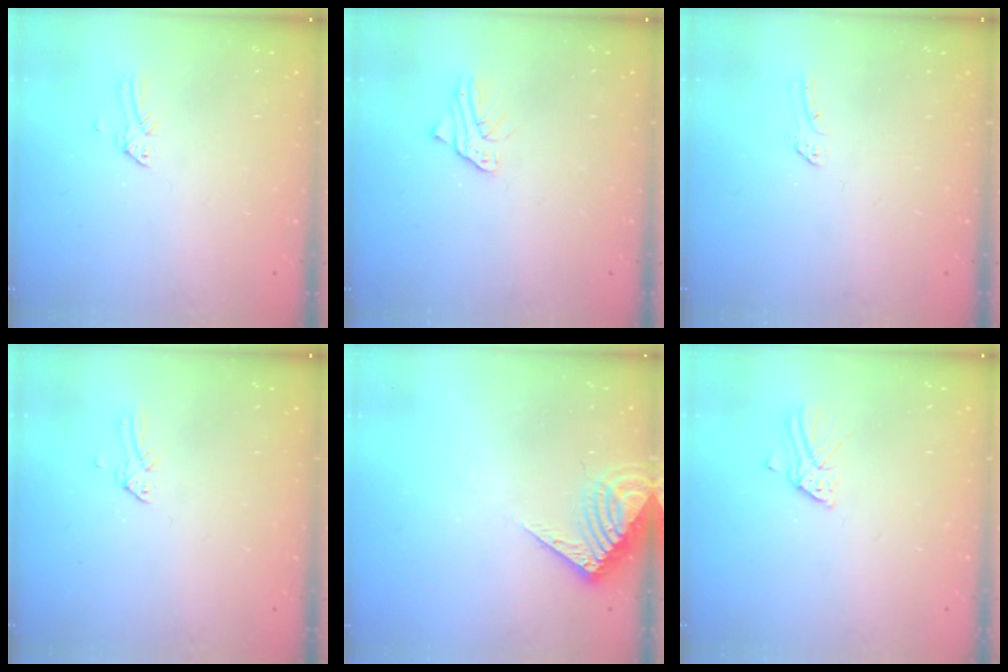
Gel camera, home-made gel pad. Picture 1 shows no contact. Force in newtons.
{"total": 2.6, "press": 2.6, "slide": 0.1}
{"total": 3.0, "press": 3.0, "slide": 0.4}
{"total": 0.0}
{"total": 7.5, "press": 7.5, "slide": 0.8}
{"total": 1.9, "press": 1.9, "slide": 0.1}